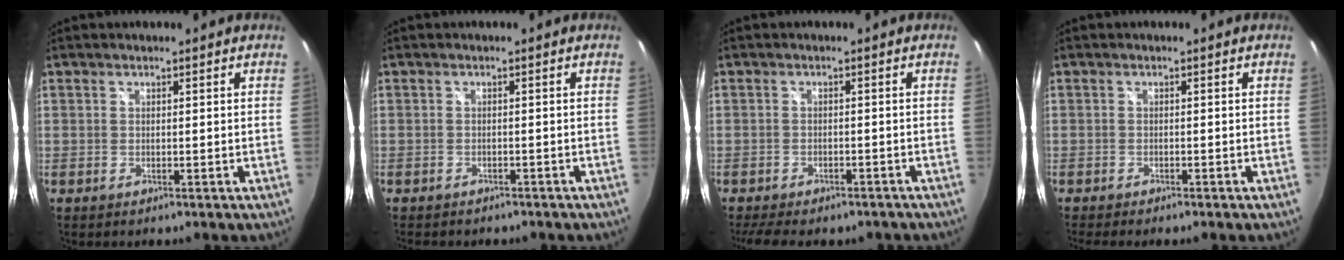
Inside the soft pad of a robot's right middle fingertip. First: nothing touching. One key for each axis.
{"total": 3.9, "fx": -3.3, "fy": 1.4, "fz": 1.3, "tx": -0.028, "ty": -0.012, "tz": -0.042}
{"total": 9.3, "fx": -7.6, "fy": 3.2, "fz": 4.3, "tx": -0.094, "ty": -0.020, "tz": -0.103}
{"total": 3.0, "fx": -2.6, "fy": 0.0, "fz": 1.3, "tx": -0.028, "ty": -0.014, "tz": -0.042}